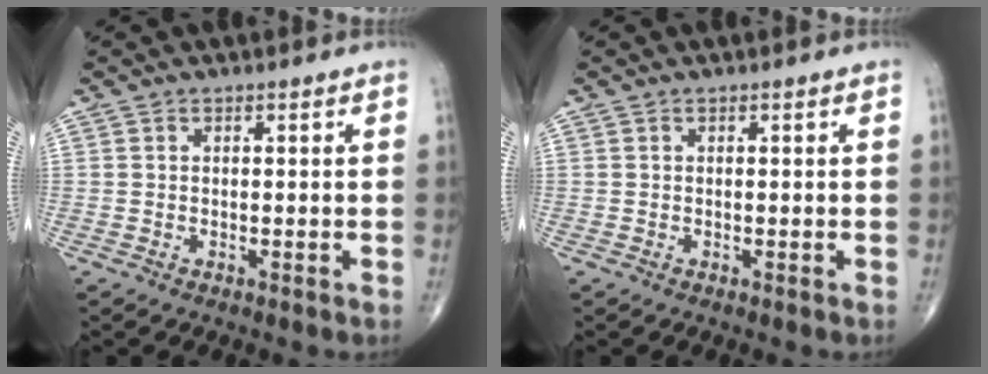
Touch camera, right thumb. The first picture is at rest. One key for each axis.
{"total": 0.0}